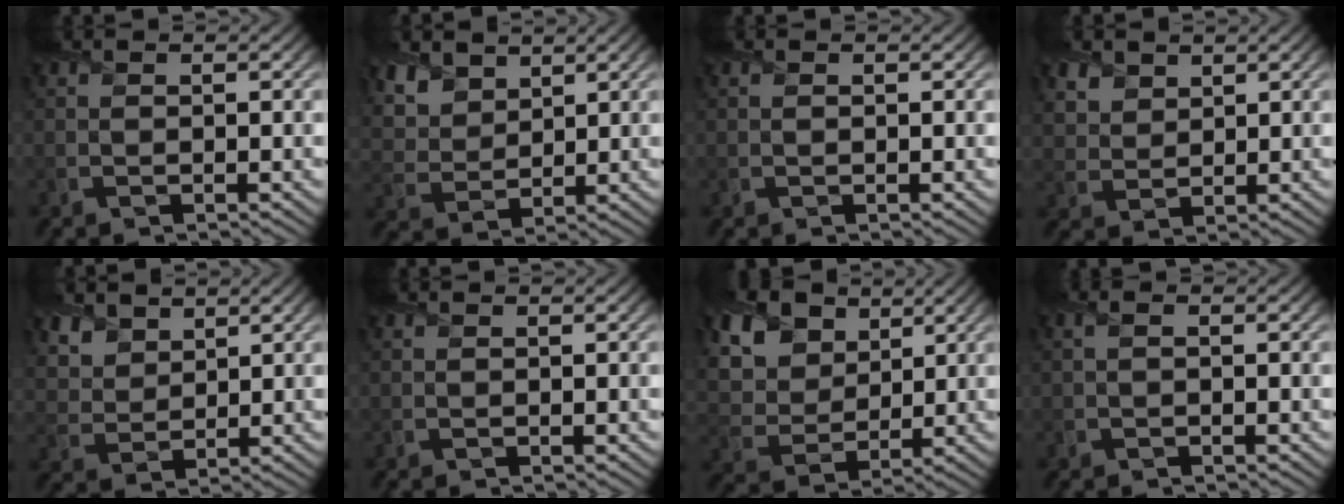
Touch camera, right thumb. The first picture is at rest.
{"total": 6.6, "force": [4.6, 3.8, 2.8], "torque": [-0.093, -0.011, 0.104]}
{"total": 0.0}
{"total": 3.8, "force": [2.6, 2.5, 1.3], "torque": [-0.050, -0.008, 0.065]}
{"total": 5.3, "force": [3.8, 3.1, 1.9], "torque": [-0.066, -0.014, 0.094]}
{"total": 0.0}
{"total": 14.0, "force": [7.5, 9.6, 6.8], "torque": [-0.206, 0.020, 0.153]}
{"total": 0.8, "force": [-0.1, 0.3, 0.7], "torque": [-0.022, 0.002, -0.001]}